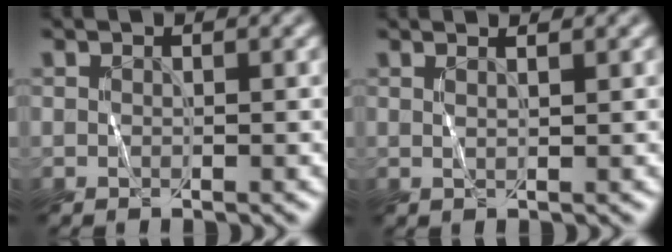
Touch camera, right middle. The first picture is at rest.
{"total": 1.1, "force": [0.8, -0.1, 0.7], "torque": [-0.010, 0.000, 0.008]}